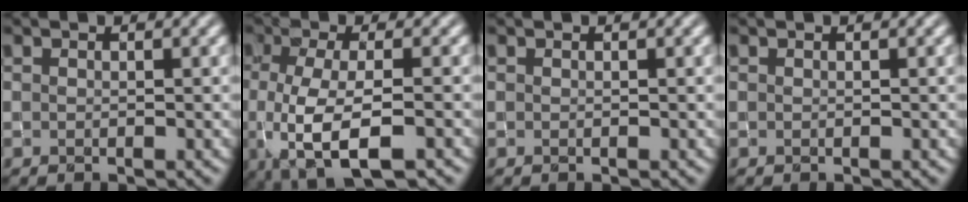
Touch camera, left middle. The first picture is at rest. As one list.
[{"total": 6.5, "force": [-2.1, 2.3, 5.7], "torque": [-0.112, -0.008, -0.037]}, {"total": 0.0}, {"total": 0.0}]